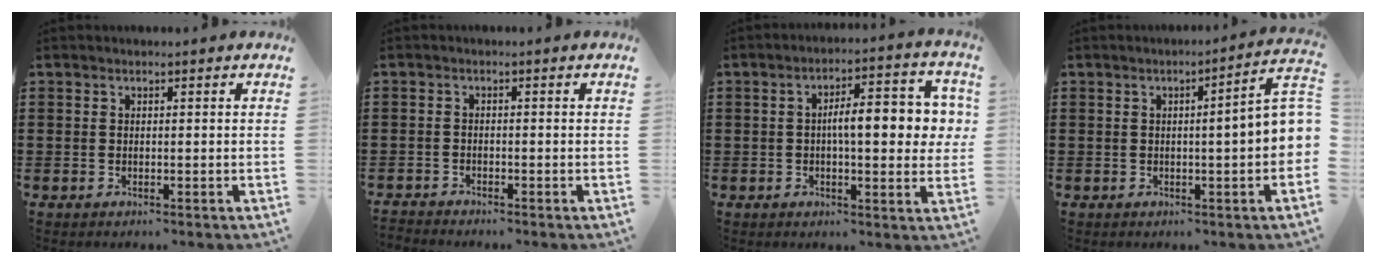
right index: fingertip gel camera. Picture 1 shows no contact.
{"total": 1.4, "force": [-1.4, 0.1, -0.3], "torque": [0.002, 0.002, -0.030]}
{"total": 8.9, "force": [0.9, 2.9, 8.4], "torque": [-0.131, 0.002, 0.008]}
{"total": 5.1, "force": [0.0, 0.1, 5.1], "torque": [-0.081, -0.013, -0.004]}